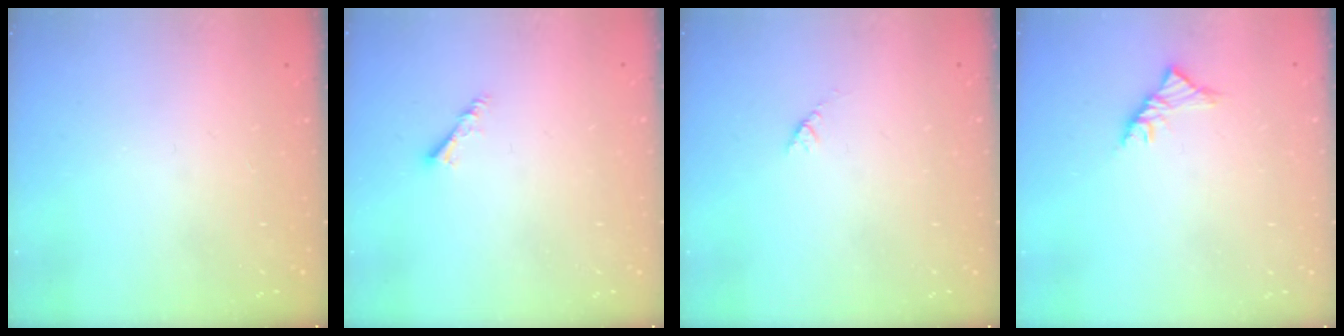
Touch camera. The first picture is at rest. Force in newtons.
{"total": 3.0, "press": 2.9, "slide": 0.6}
{"total": 2.7, "press": 2.6, "slide": 0.4}
{"total": 3.5, "press": 3.4, "slide": 1.0}